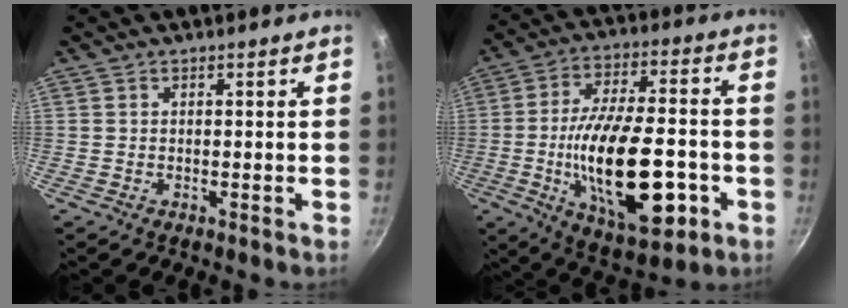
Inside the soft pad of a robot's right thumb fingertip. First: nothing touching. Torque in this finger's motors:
{"motor_torque": [0.04, 1.50, 2.33, -0.45, 0.73]}